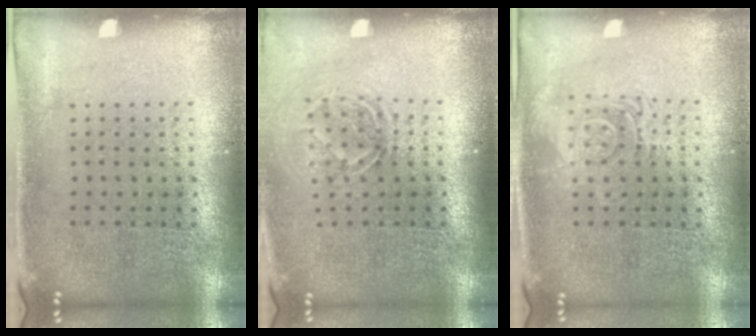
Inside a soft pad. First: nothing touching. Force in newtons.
{"total": 1.5, "press": 1.1, "slide": 1.0}
{"total": 2.8, "press": 2.8, "slide": 0.5}